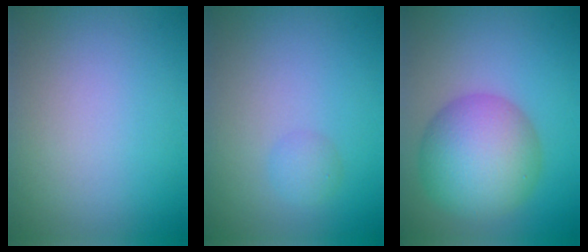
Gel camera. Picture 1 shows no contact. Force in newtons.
{"total": 1.2, "press": 1.2, "slide": 0.0}
{"total": 8.1, "press": 8.1, "slide": 0.4}